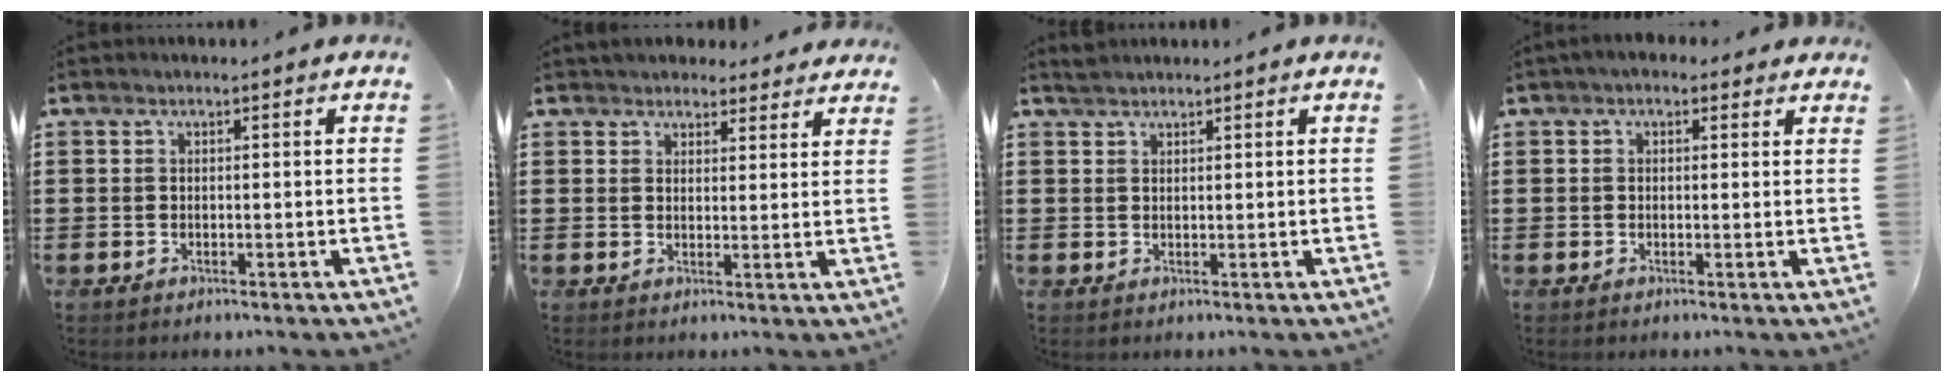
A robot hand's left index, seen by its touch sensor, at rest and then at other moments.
{"total": 3.3, "force": [3.2, 1.0, 0.1], "torque": [-0.003, -0.008, 0.059]}
{"total": 1.4, "force": [1.3, 0.3, 0.1], "torque": [-0.004, 0.001, 0.027]}
{"total": 1.9, "force": [1.0, 1.4, 0.8], "torque": [-0.021, 0.009, 0.018]}